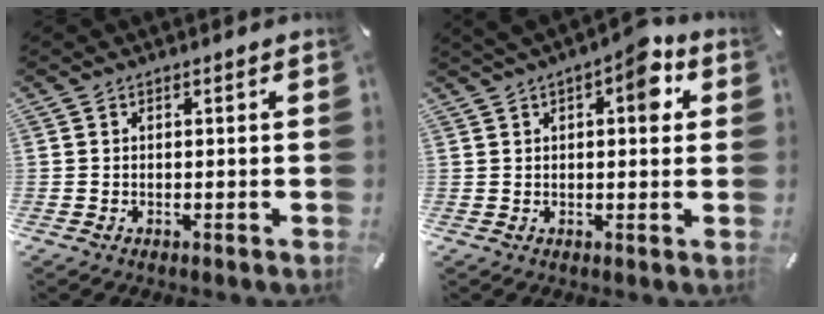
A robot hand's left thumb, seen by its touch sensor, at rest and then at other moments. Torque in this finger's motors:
{"motor_torque": [1.55, 1.64, 0.85, -0.95, 0.32]}